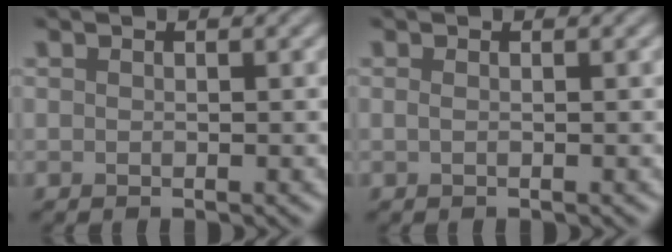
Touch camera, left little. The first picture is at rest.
{"total": 0.5, "force": [0.0, 0.2, 0.5], "torque": [-0.010, 0.000, -0.002]}